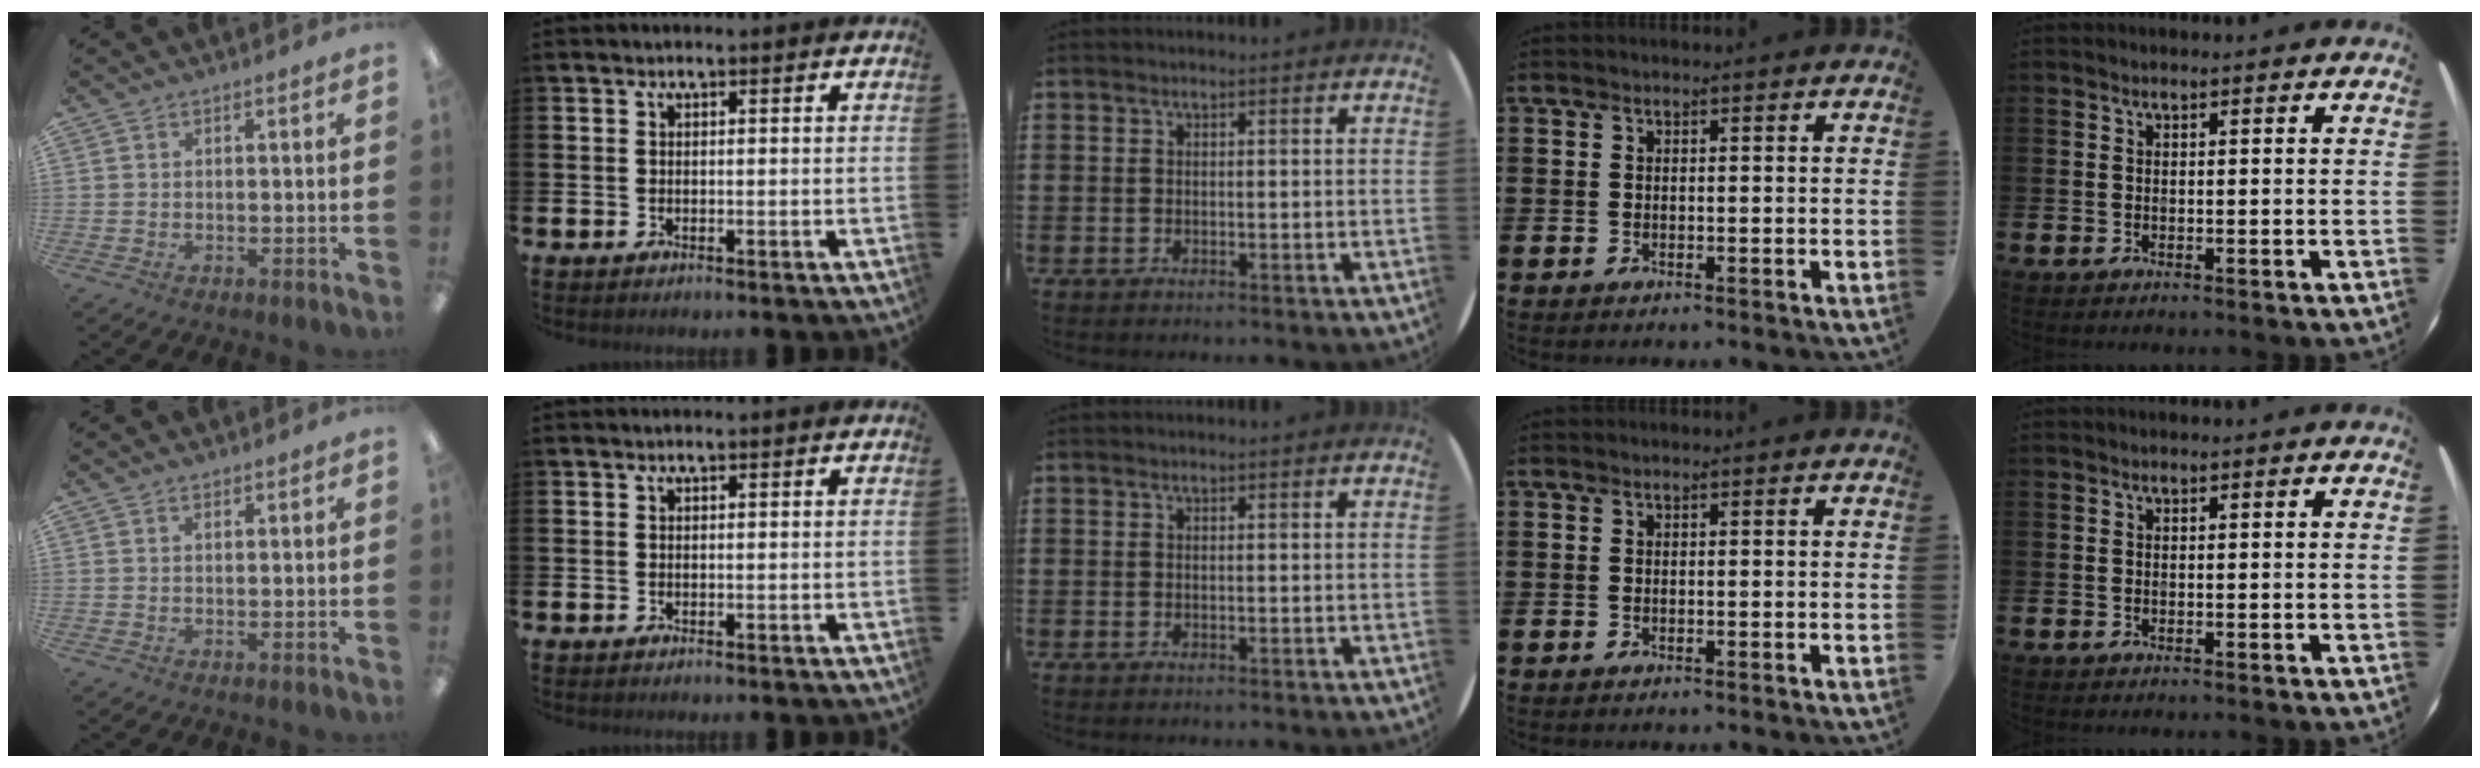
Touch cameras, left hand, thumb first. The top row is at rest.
{"thumb": {"total": 0.7, "force": [0.5, 0.2, 0.4], "torque": [-0.011, 0.001, 0.010]}}